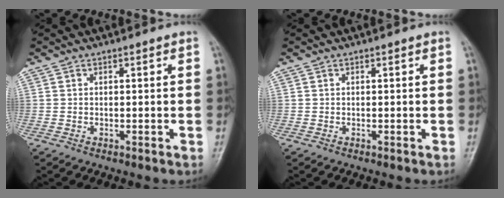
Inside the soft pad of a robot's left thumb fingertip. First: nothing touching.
{"total": 0.0}